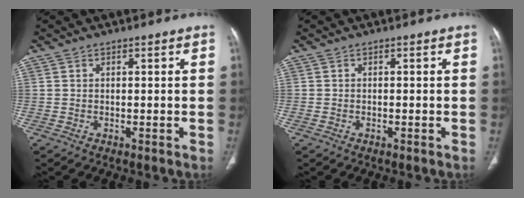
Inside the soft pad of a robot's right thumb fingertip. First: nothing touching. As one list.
[{"total": 0.0}]